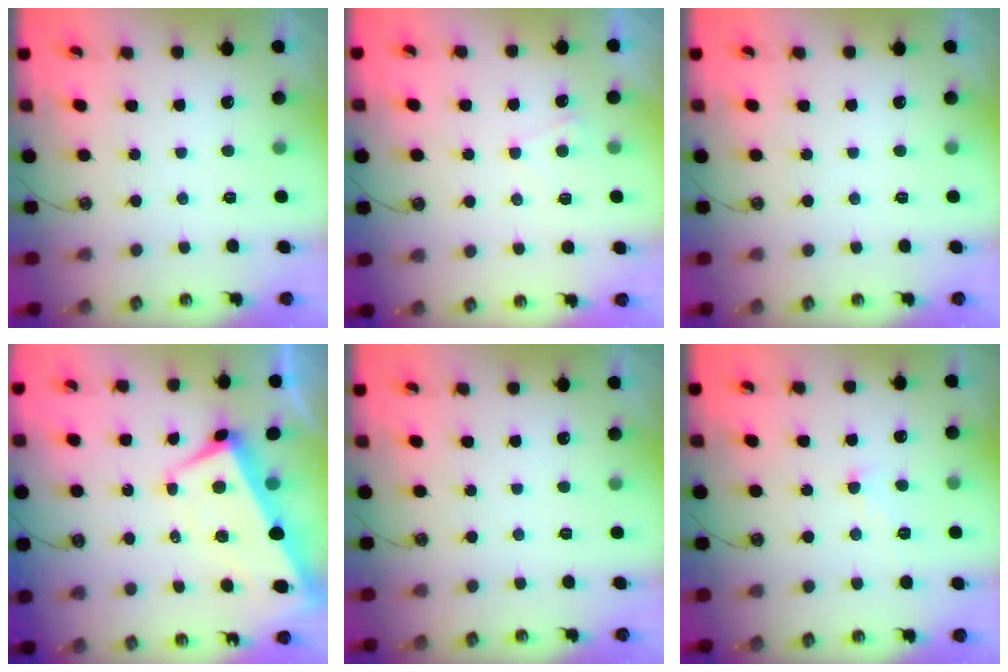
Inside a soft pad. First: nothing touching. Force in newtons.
{"total": 2.4, "press": 2.4, "slide": 0.3}
{"total": 0.0}
{"total": 1.4, "press": 1.0, "slide": 0.9}
{"total": 0.0}
{"total": 1.1, "press": 1.1, "slide": 0.3}